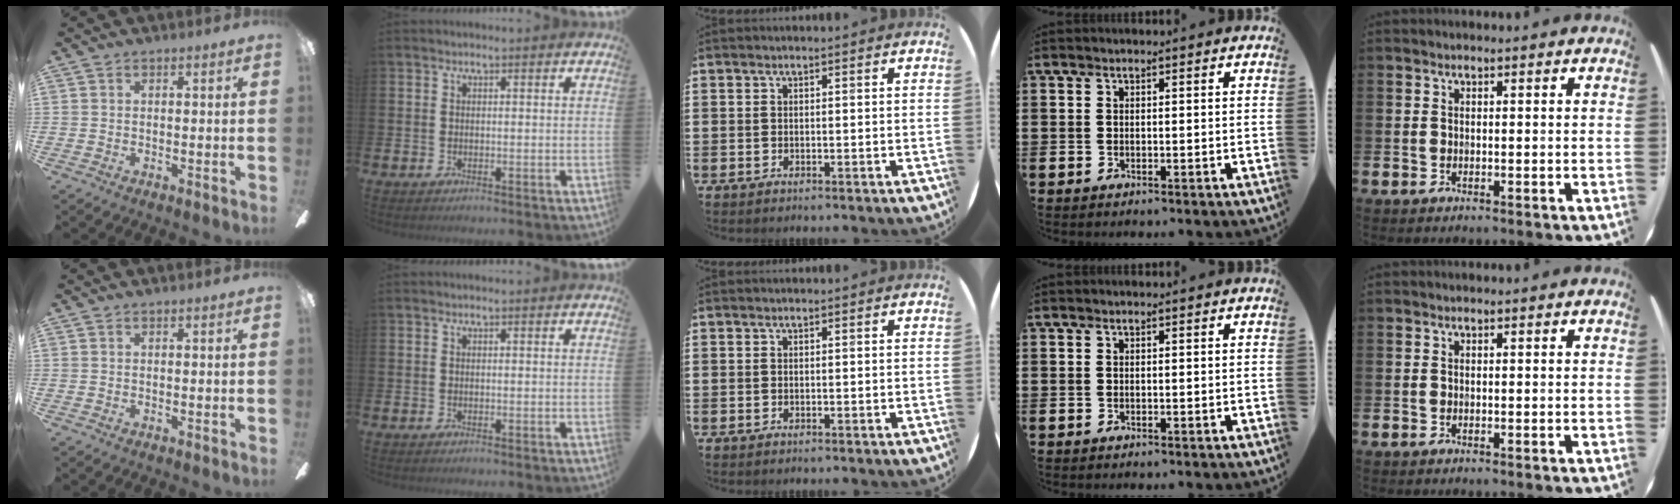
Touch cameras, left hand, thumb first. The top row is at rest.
{}